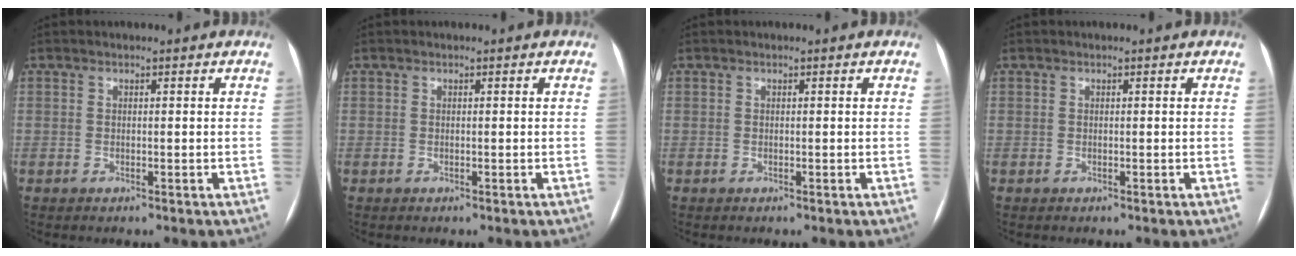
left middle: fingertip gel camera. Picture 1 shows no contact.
{"total": 0.0}
{"total": 0.0}
{"total": 0.0}